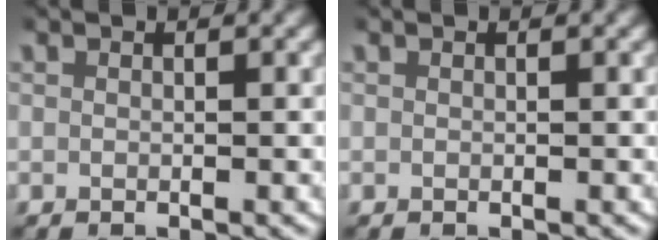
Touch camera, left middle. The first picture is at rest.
{"total": 0.0}